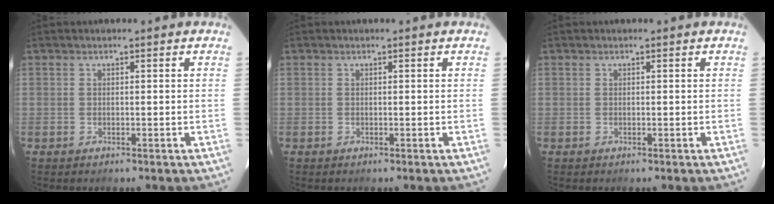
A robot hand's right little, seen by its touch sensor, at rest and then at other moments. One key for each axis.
{"total": 0.0}
{"total": 0.0}